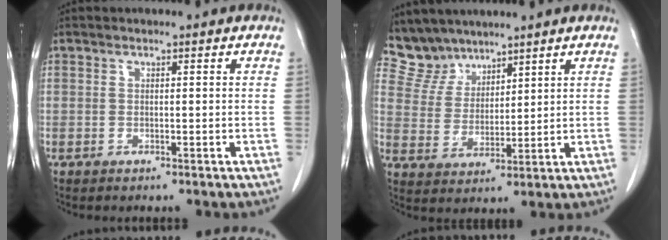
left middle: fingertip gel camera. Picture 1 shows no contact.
{"total": 6.2, "force": [5.7, 2.5, -0.2], "torque": [-0.003, 0.006, 0.128]}